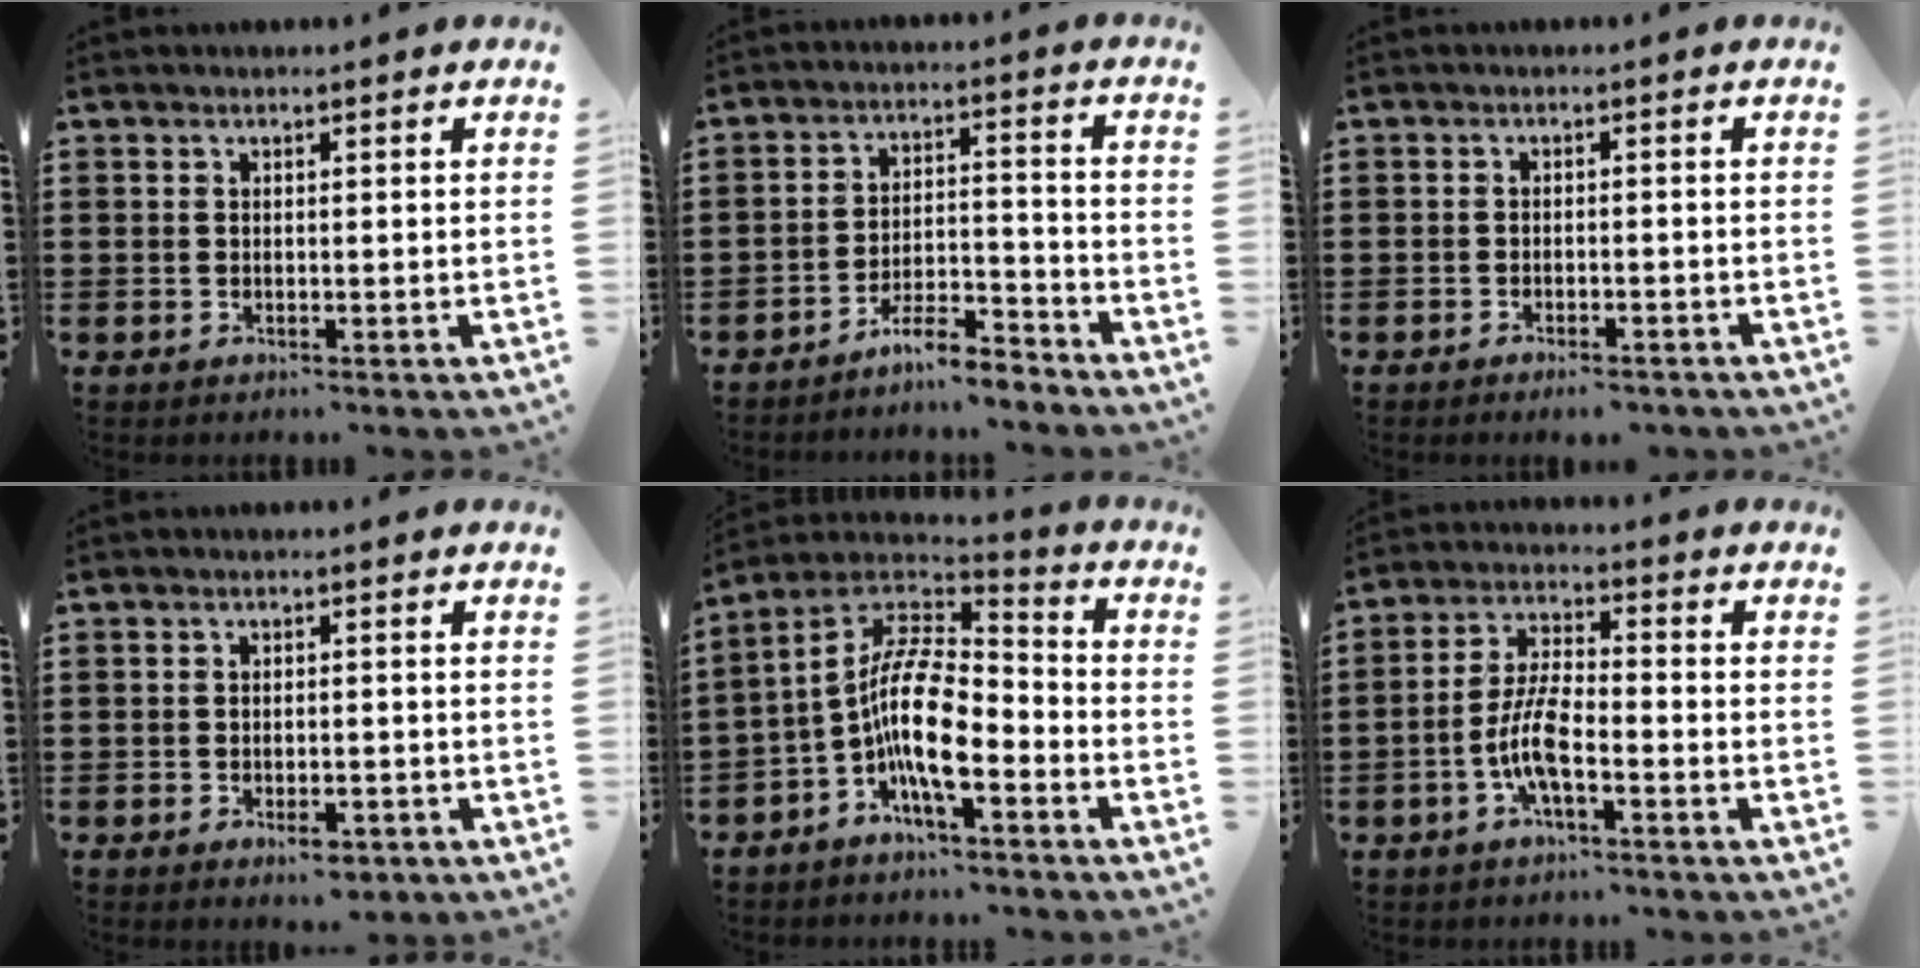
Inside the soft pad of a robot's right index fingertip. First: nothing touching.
{"total": 5.8, "force": [-5.4, 0.5, 2.1], "torque": [-0.042, 0.006, -0.105]}
{"total": 1.9, "force": [-1.8, 0.2, 0.6], "torque": [-0.015, 0.000, -0.034]}
{"total": 2.7, "force": [-1.8, 1.0, 1.7], "torque": [-0.030, 0.002, -0.034]}
{"total": 11.8, "force": [-3.5, 4.2, 10.5], "torque": [-0.237, -0.009, -0.075]}
{"total": 7.3, "force": [-2.8, 2.0, 6.4], "torque": [-0.149, -0.012, -0.058]}